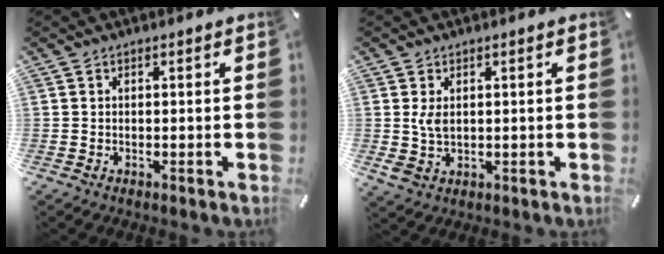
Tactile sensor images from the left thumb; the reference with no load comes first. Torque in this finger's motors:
{"motor_torque": [0.62, 0.53, 0.60, -0.07, 0.04]}